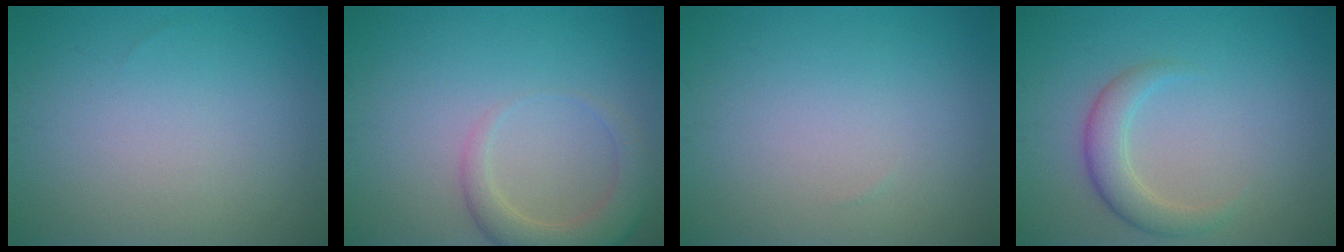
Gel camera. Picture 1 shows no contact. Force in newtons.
{"total": 3.7, "press": 3.7, "slide": 0.3}
{"total": 0.0}
{"total": 2.9, "press": 2.9, "slide": 0.2}